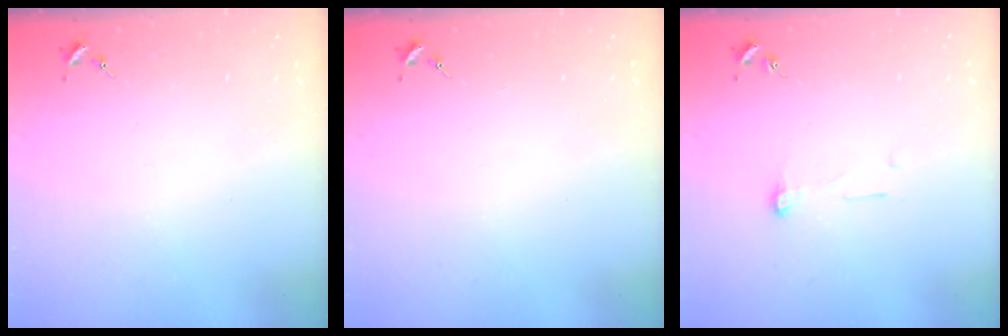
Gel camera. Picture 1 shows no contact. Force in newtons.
{"total": 0.0}
{"total": 5.4, "press": 5.4, "slide": 0.4}